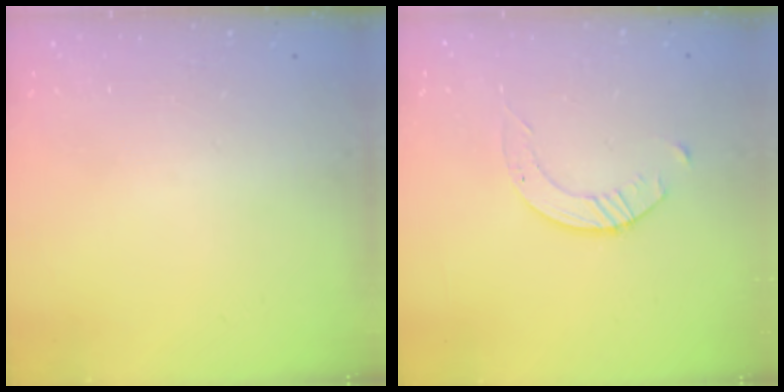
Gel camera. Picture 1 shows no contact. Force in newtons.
{"total": 2.6, "press": 2.6, "slide": 0.3}